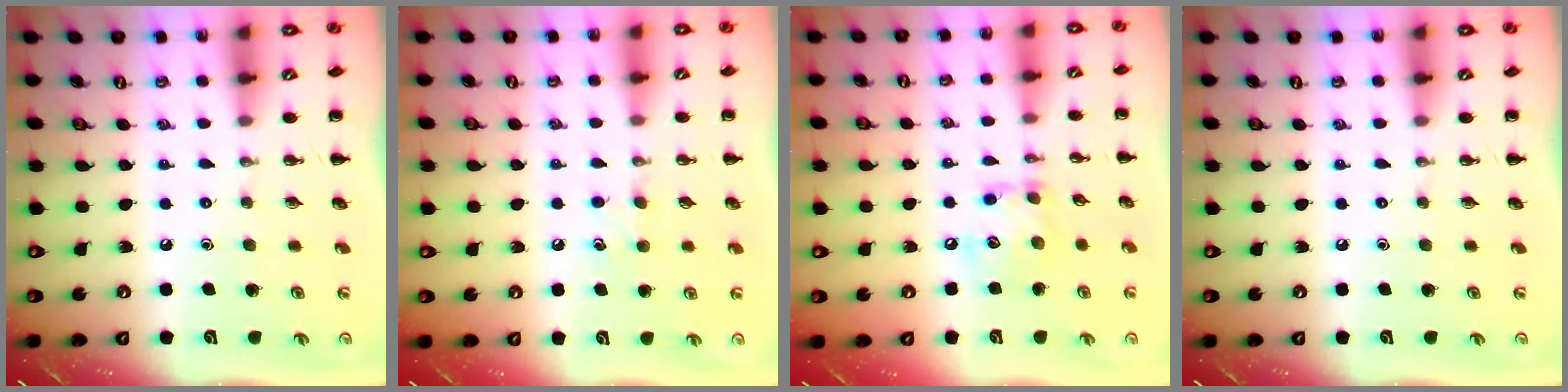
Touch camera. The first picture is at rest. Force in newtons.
{"total": 4.6, "press": 4.3, "slide": 1.5}
{"total": 10.1, "press": 10.1, "slide": 0.4}
{"total": 0.0}